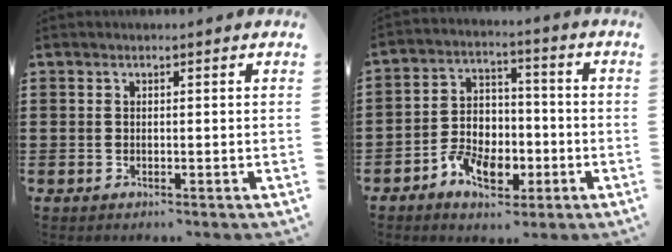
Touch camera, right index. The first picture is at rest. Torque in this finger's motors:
{"motor_torque": [1.29, 0.85, 0.25, 0.11]}